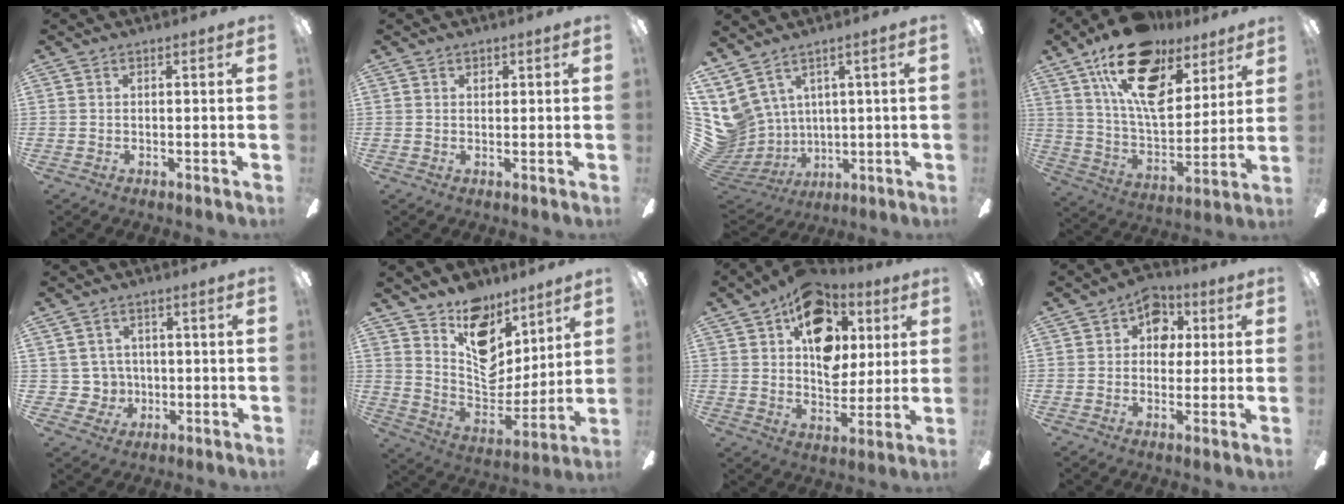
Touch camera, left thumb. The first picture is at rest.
{"total": 1.0, "force": [0.6, 0.7, 0.4], "torque": [-0.003, 0.001, 0.008]}
{"total": 9.6, "force": [5.2, 7.4, 3.3], "torque": [-0.127, -0.045, 0.108]}
{"total": 21.9, "force": [13.2, 11.3, 13.4], "torque": [-0.217, -0.067, 0.231]}
{"total": 5.5, "force": [0.8, 5.4, 0.4], "torque": [-0.029, 0.000, 0.020]}
{"total": 14.6, "force": [9.9, 9.1, 5.8], "torque": [-0.085, -0.079, 0.183]}
{"total": 18.8, "force": [8.6, 12.6, 11.0], "torque": [-0.157, -0.034, 0.156]}
{"total": 7.6, "force": [2.4, 6.3, 3.6], "torque": [-0.047, 0.001, 0.040]}